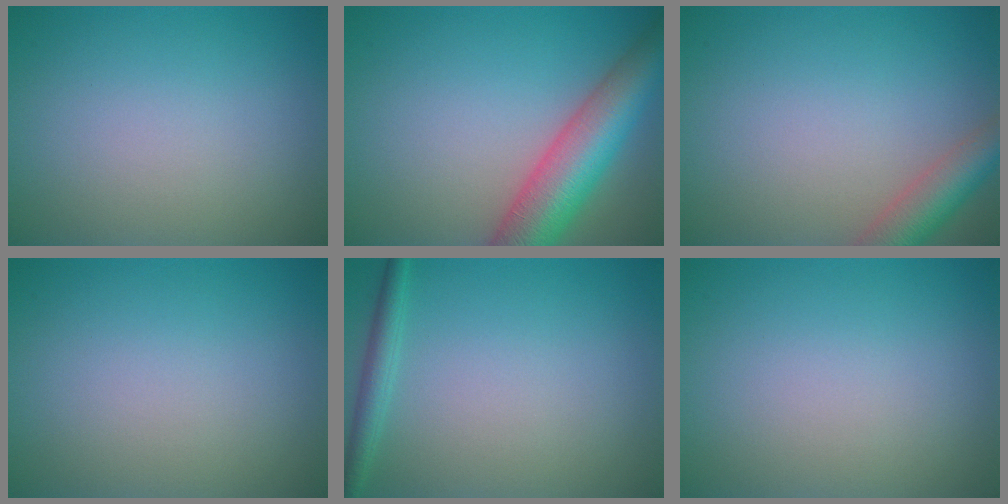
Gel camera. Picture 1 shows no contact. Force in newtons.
{"total": 8.2, "press": 8.2, "slide": 0.5}
{"total": 4.2, "press": 4.2, "slide": 0.3}
{"total": 0.0}
{"total": 1.8, "press": 1.8, "slide": 0.1}
{"total": 0.0}